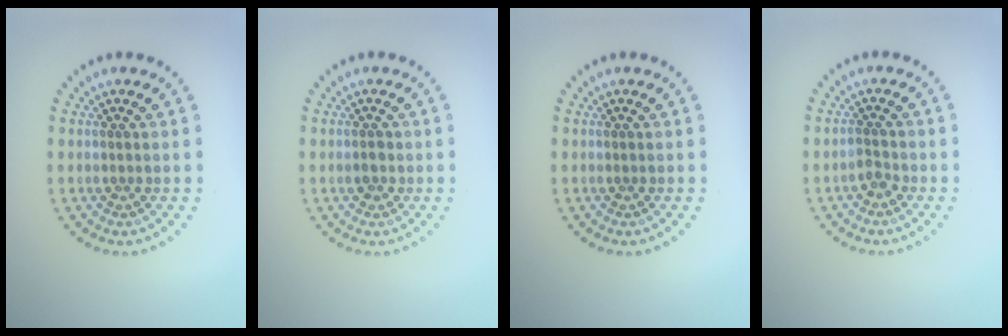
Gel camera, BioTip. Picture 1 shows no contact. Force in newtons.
{"total": 1.1, "press": 1.1, "slide": 0.1}
{"total": 0.0}
{"total": 1.1, "press": 0.9, "slide": 0.5}